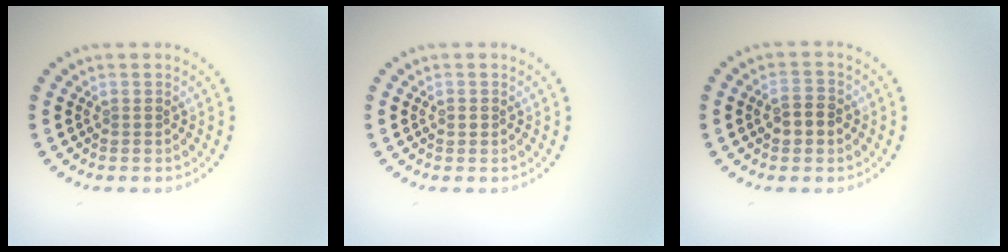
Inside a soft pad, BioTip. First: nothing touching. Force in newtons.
{"total": 0.8, "press": 0.8, "slide": 0.1}
{"total": 2.5, "press": 2.5, "slide": 0.1}